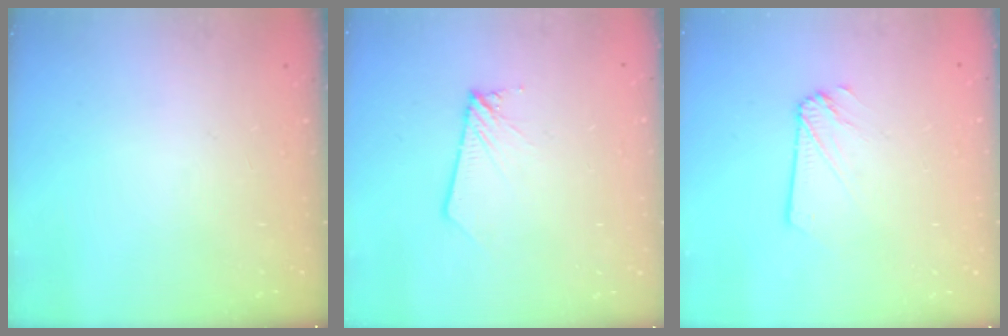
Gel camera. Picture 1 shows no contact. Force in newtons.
{"total": 2.2, "press": 2.2, "slide": 0.3}
{"total": 2.3, "press": 2.3, "slide": 0.2}